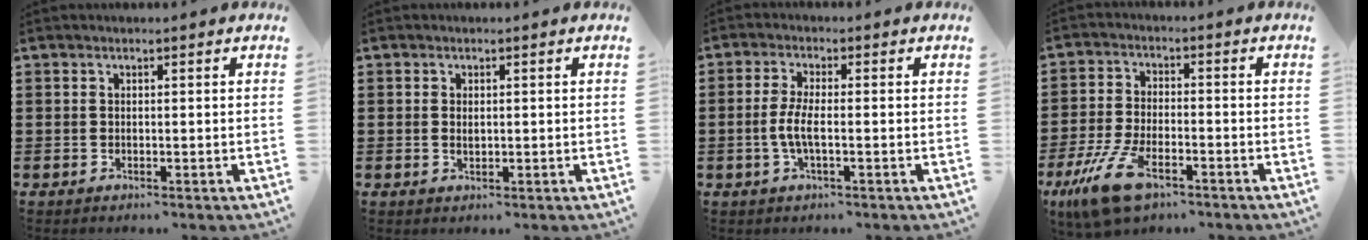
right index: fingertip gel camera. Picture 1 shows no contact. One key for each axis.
{"total": 1.1, "fx": 0.1, "fy": 0.6, "fz": 0.8, "tx": -0.018, "ty": 0.006, "tz": 0.001}
{"total": 4.1, "fx": -1.1, "fy": 1.0, "fz": 3.8, "tx": -0.096, "ty": -0.007, "tz": -0.030}
{"total": 10.0, "fx": -6.2, "fy": 3.6, "fz": 7.0, "tx": -0.166, "ty": -0.002, "tz": -0.119}